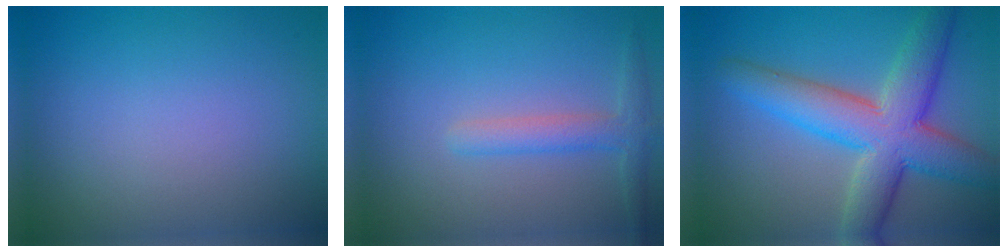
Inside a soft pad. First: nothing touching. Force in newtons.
{"total": 2.4, "press": 2.4, "slide": 0.2}
{"total": 8.7, "press": 8.7, "slide": 0.5}